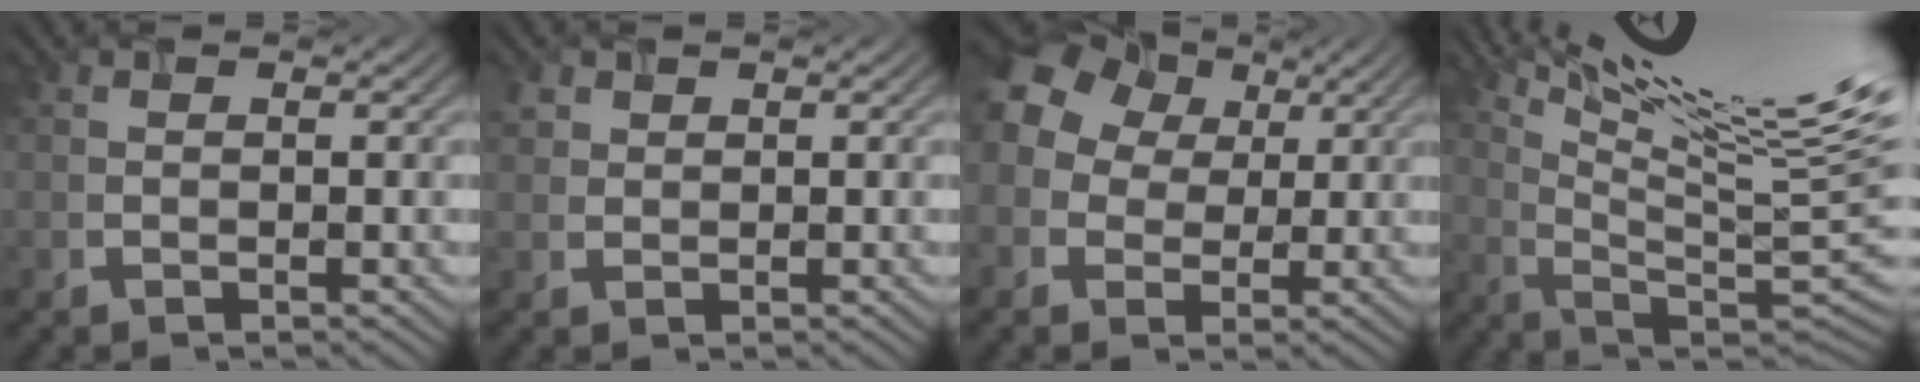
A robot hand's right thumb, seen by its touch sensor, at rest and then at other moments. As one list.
[{"total": 1.6, "force": [1.0, 1.1, 0.6], "torque": [-0.014, 0.008, 0.026]}, {"total": 13.4, "force": [4.5, 10.3, 7.4], "torque": [-0.205, 0.051, 0.085]}, {"total": 17.5, "force": [9.4, 2.9, 14.5], "torque": [-0.211, -0.004, 0.143]}]